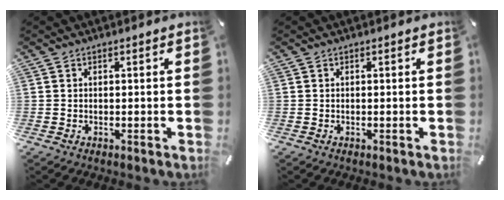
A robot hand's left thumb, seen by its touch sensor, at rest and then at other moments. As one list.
[{"total": 0.0}]